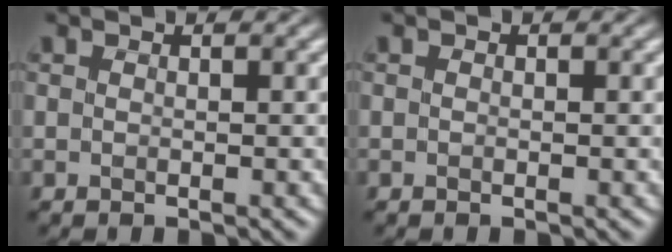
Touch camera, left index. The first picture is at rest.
{"total": 0.0}